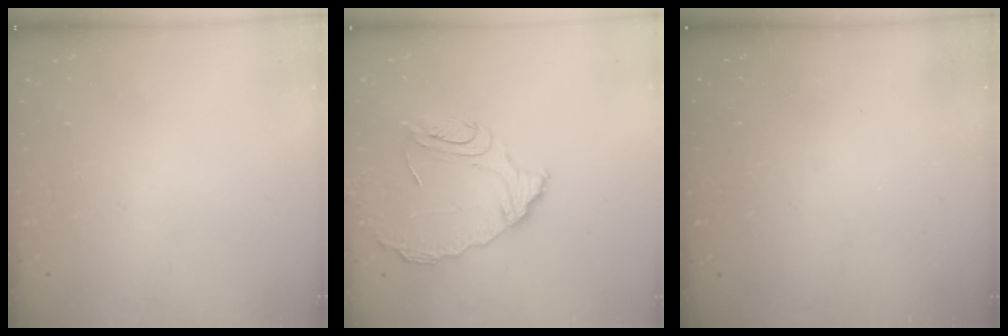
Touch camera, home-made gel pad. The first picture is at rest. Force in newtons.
{"total": 11.2, "press": 11.2, "slide": 0.8}
{"total": 3.1, "press": 3.1, "slide": 0.1}